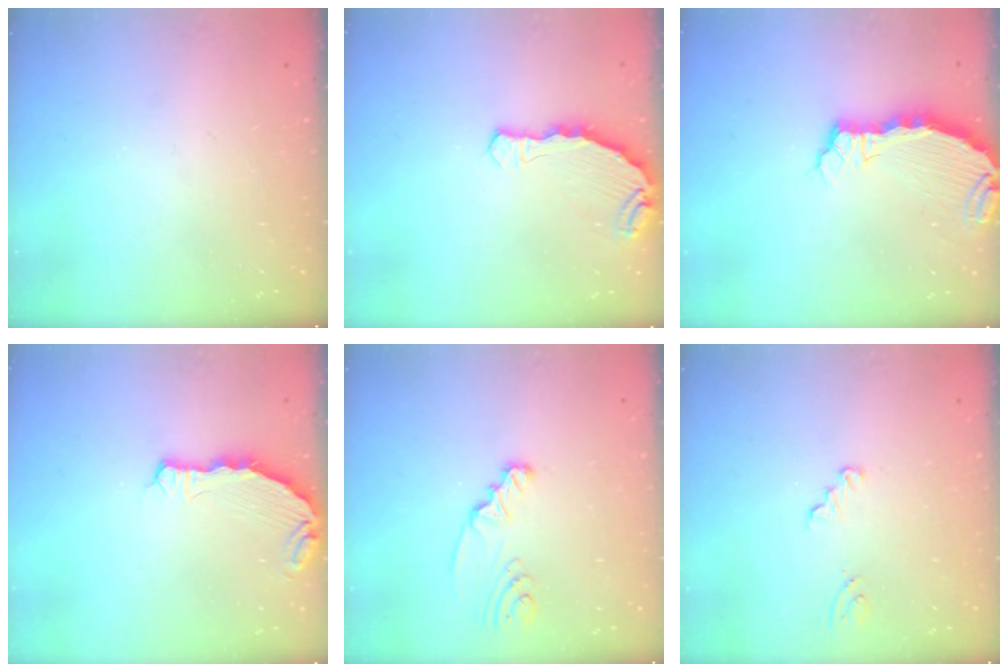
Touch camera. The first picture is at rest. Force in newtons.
{"total": 8.1, "press": 6.5, "slide": 4.9}
{"total": 5.1, "press": 5.1, "slide": 0.5}
{"total": 7.1, "press": 5.5, "slide": 4.6}
{"total": 2.4, "press": 2.4, "slide": 0.2}
{"total": 2.1, "press": 2.1, "slide": 0.2}